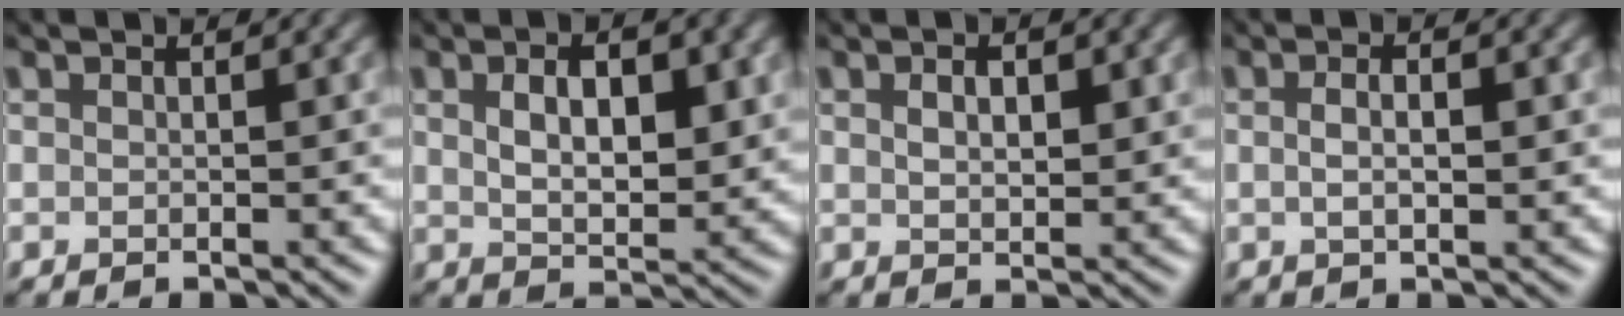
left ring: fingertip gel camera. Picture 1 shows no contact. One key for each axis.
{"total": 4.7, "fx": 0.1, "fy": 2.2, "fz": 4.1, "tx": -0.080, "ty": -0.012, "tz": 0.016}
{"total": 1.9, "fx": -0.2, "fy": 0.9, "fz": 1.7, "tx": -0.045, "ty": -0.011, "tz": 0.011}
{"total": 1.9, "fx": -0.8, "fy": 0.4, "fz": 1.6, "tx": -0.030, "ty": -0.005, "tz": -0.006}